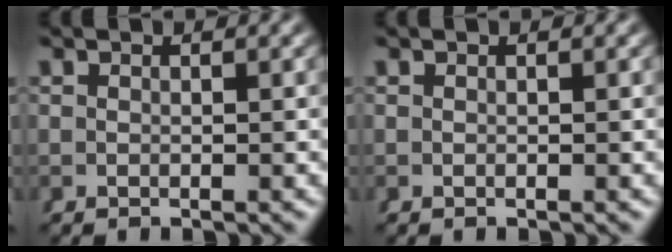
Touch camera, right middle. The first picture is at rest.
{"total": 0.0}